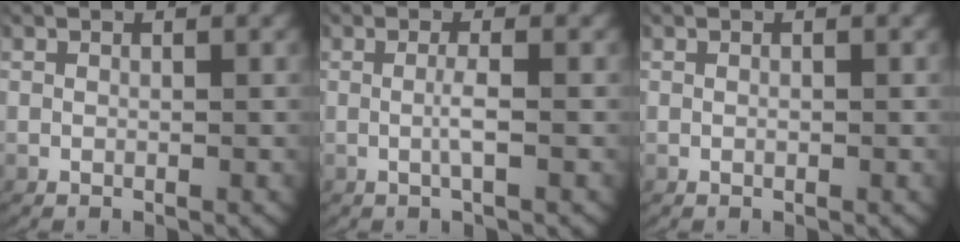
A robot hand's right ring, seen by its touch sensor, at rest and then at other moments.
{"total": 1.6, "force": [-0.3, -0.1, 1.5], "torque": [-0.036, -0.003, -0.006]}
{"total": 0.0}